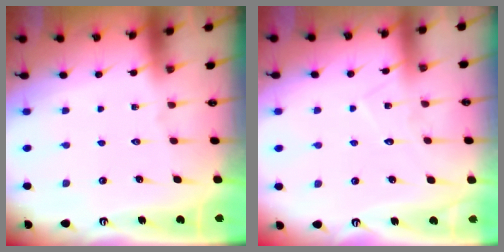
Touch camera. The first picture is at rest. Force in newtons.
{"total": 5.6, "press": 5.6, "slide": 0.7}